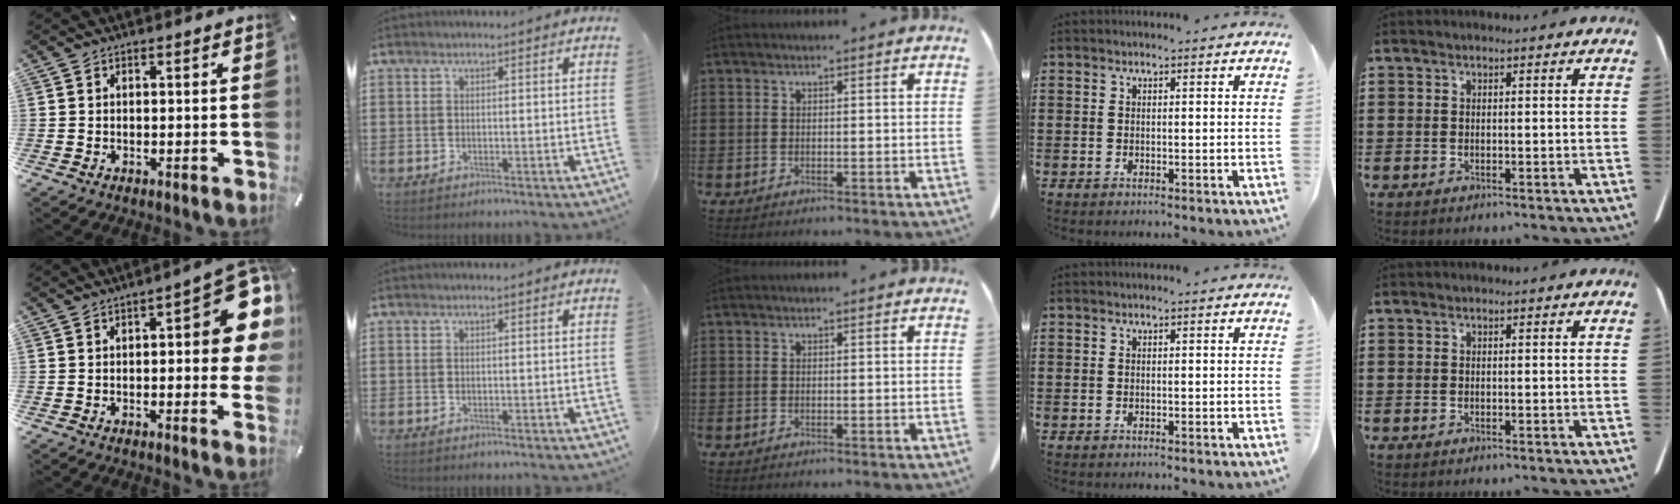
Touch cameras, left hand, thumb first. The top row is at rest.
{"thumb": {"total": 15.3, "force": [3.3, 5.6, 13.8], "torque": [-0.159, -0.026, 0.053]}}